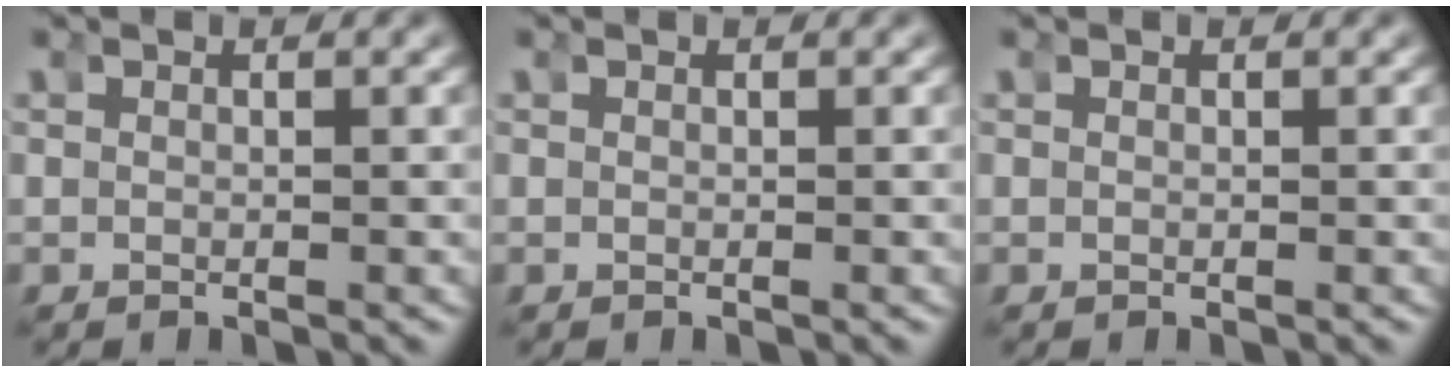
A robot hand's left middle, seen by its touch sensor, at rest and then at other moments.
{"total": 0.0}
{"total": 0.0}